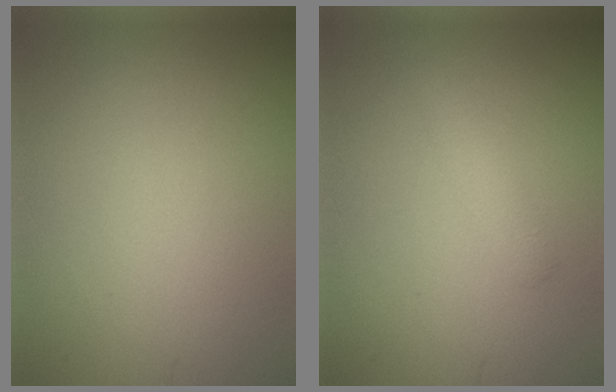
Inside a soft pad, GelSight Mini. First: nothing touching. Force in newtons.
{"total": 1.3, "press": 1.3, "slide": 0.1}